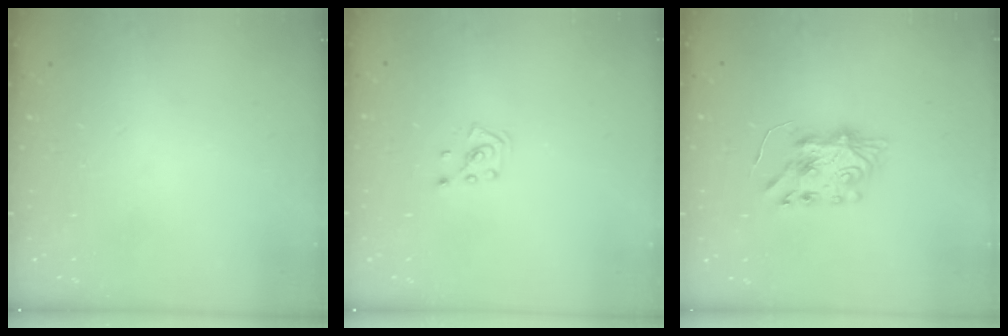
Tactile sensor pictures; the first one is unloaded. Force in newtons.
{"total": 2.6, "press": 2.6, "slide": 0.5}
{"total": 7.4, "press": 7.4, "slide": 0.4}